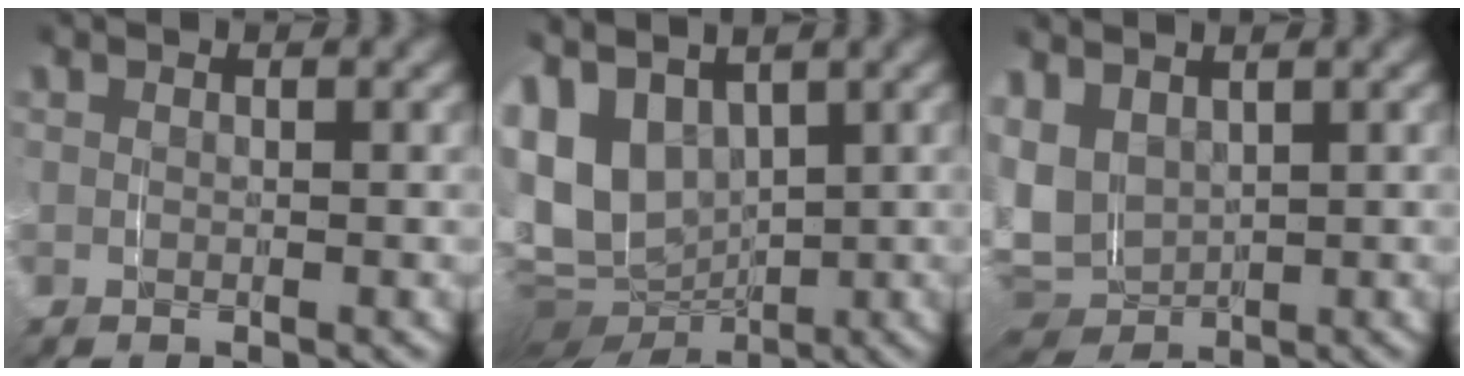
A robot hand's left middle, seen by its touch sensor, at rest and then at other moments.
{"total": 14.8, "force": [-1.7, 12.9, 6.9], "torque": [-0.198, -0.059, -0.020]}
{"total": 9.2, "force": [-0.2, 8.4, 3.7], "torque": [-0.158, -0.044, 0.003]}